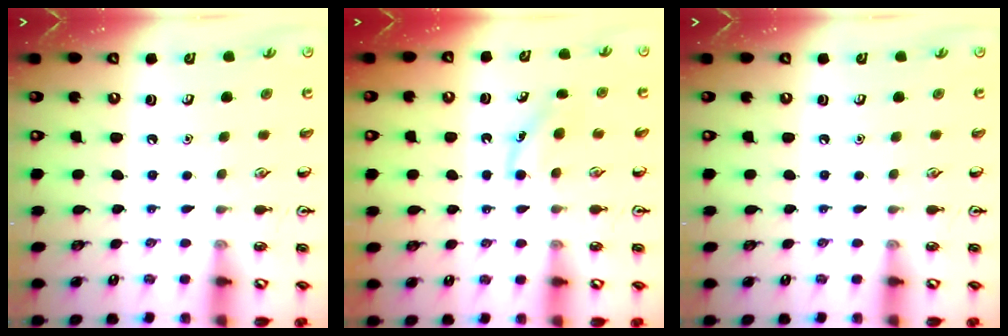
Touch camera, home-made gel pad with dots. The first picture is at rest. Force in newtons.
{"total": 3.8, "press": 3.5, "slide": 1.6}
{"total": 0.0}